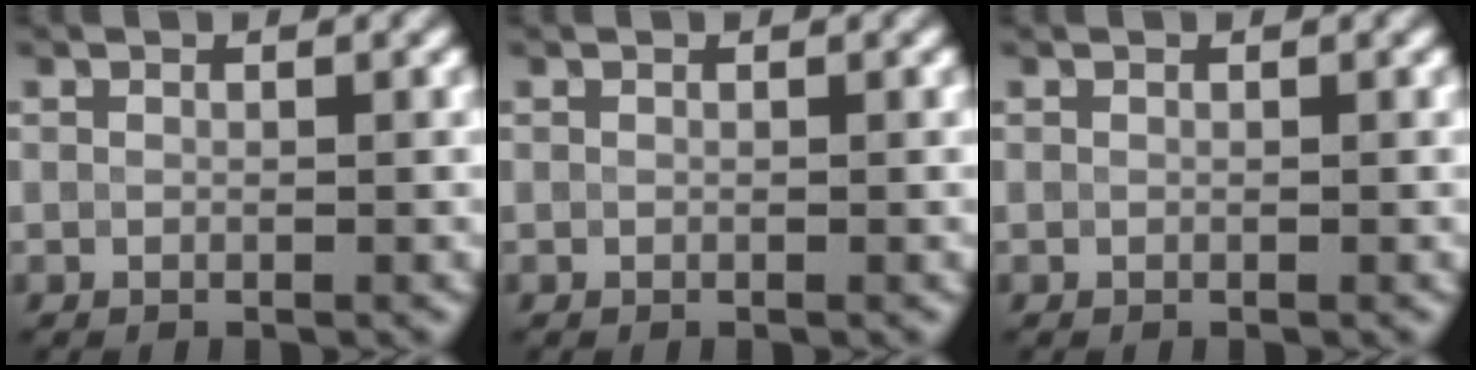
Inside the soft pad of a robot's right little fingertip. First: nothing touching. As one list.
[{"total": 0.0}, {"total": 0.0}]